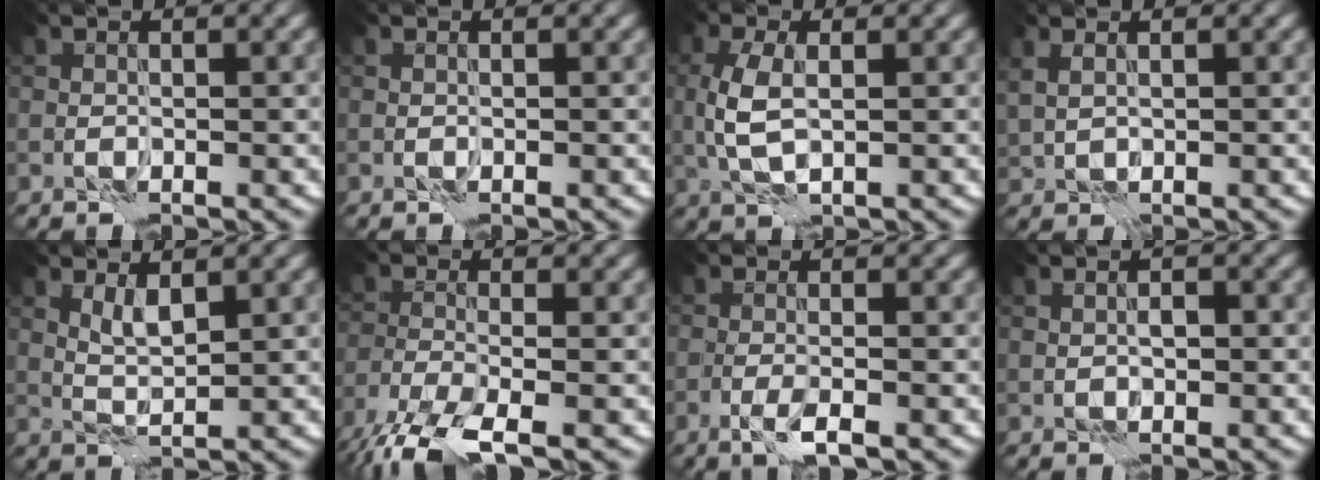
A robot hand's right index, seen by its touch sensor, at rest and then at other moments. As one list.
[{"total": 0.0}, {"total": 3.8, "force": [0.5, 1.9, 3.2], "torque": [-0.079, 0.000, 0.012]}, {"total": 1.8, "force": [1.5, 0.7, 0.9], "torque": [-0.018, 0.003, 0.024]}, {"total": 1.9, "force": [1.3, 0.5, 1.4], "torque": [-0.032, -0.004, 0.026]}, {"total": 6.8, "force": [-4.5, 2.0, 4.6], "torque": [-0.100, -0.022, -0.095]}, {"total": 2.2, "force": [-1.1, 0.4, 1.8], "torque": [-0.035, 0.001, -0.026]}, {"total": 0.8, "force": [0.2, 0.5, 0.5], "torque": [-0.008, 0.001, 0.003]}]